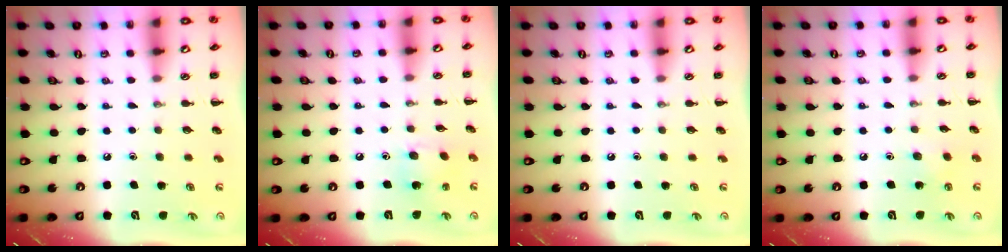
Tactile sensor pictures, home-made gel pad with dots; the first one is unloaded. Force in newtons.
{"total": 5.1, "press": 5.0, "slide": 0.7}
{"total": 0.0}
{"total": 4.3, "press": 4.1, "slide": 1.3}